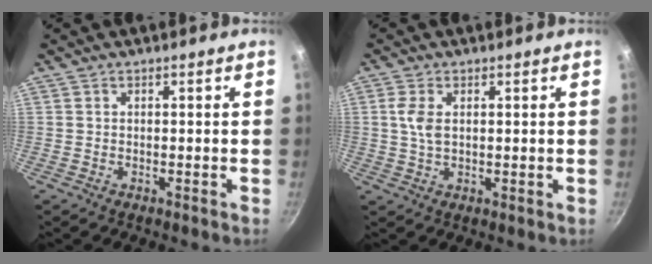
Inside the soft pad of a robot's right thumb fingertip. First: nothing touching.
{"total": 4.2, "force": [1.0, 2.3, 3.4], "torque": [-0.070, 0.004, 0.021]}